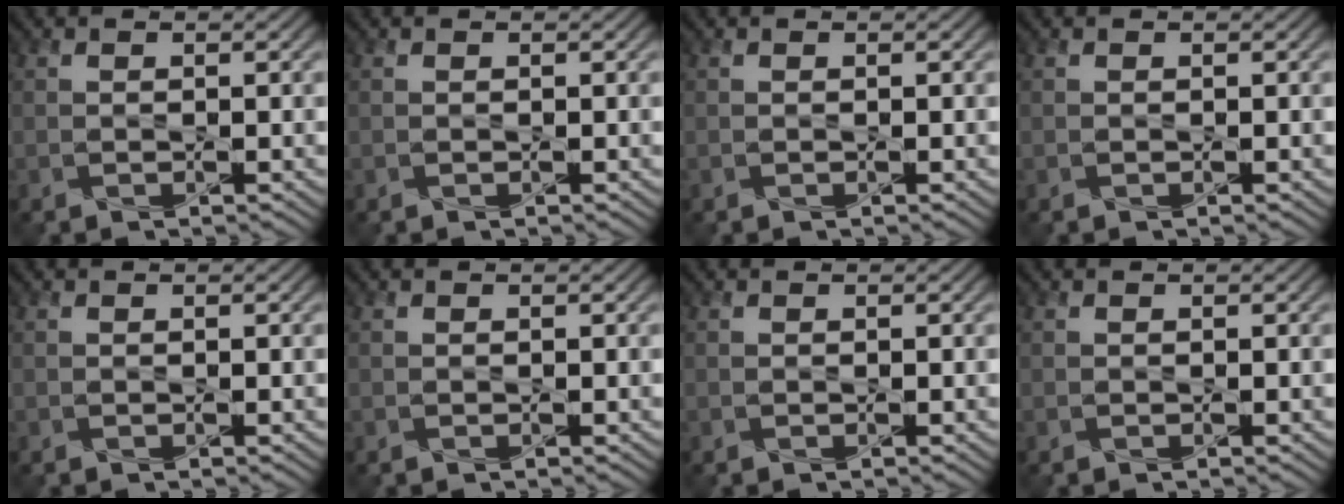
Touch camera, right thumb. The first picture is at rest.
{"total": 0.0}
{"total": 0.0}
{"total": 0.0}
{"total": 0.0}
{"total": 0.0}
{"total": 0.0}
{"total": 0.0}